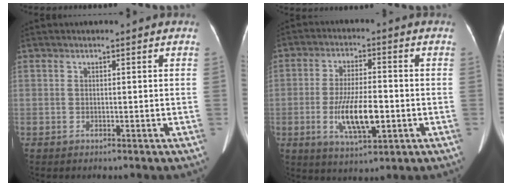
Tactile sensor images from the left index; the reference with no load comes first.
{"total": 9.7, "force": [-2.3, 2.7, 9.0], "torque": [-0.174, -0.006, -0.036]}